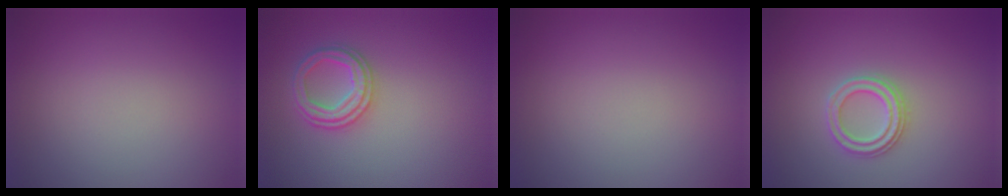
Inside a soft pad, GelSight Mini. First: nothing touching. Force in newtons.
{"total": 2.6, "press": 2.6, "slide": 0.1}
{"total": 0.0}
{"total": 2.3, "press": 2.3, "slide": 0.3}